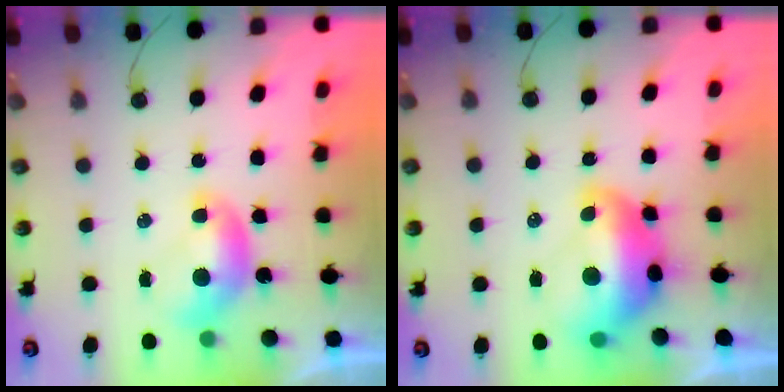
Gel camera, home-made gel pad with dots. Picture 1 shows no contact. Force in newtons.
{"total": 5.3, "press": 5.1, "slide": 1.4}